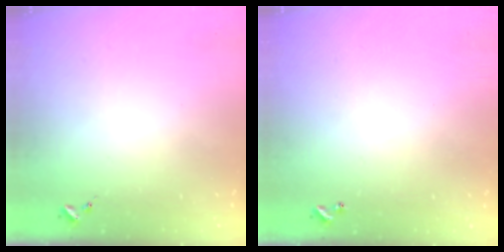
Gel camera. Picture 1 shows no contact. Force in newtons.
{"total": 1.0, "press": 1.0, "slide": 0.2}